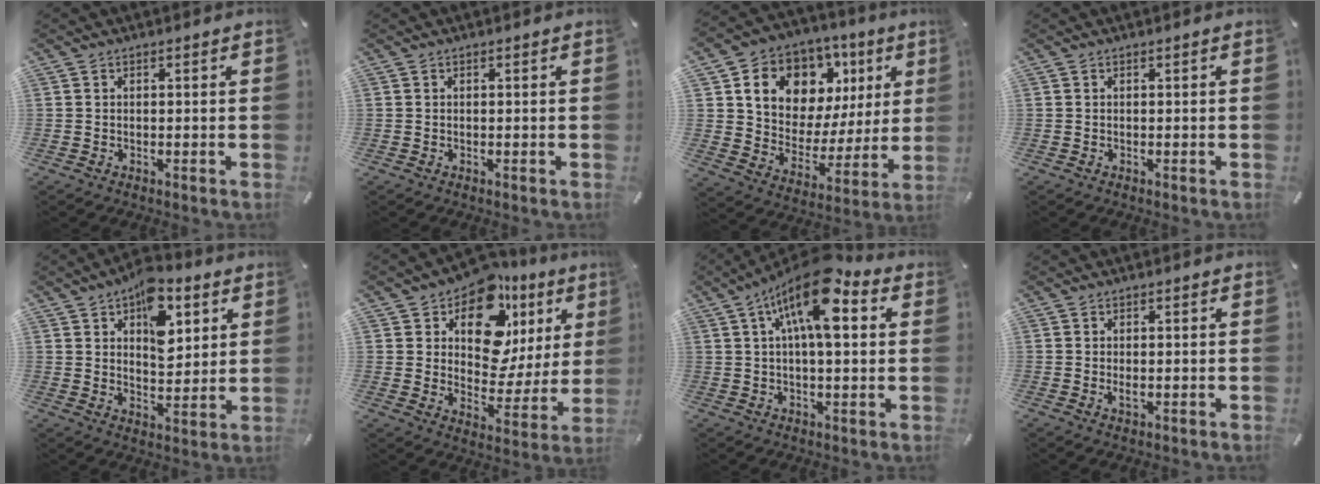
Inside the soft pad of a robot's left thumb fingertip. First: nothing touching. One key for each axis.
{"total": 0.0}
{"total": 13.1, "fx": 6.9, "fy": 10.0, "fz": 5.0, "tx": -0.084, "ty": -0.053, "tz": 0.127}
{"total": 0.0}
{"total": 12.2, "fx": 6.3, "fy": 7.2, "fz": 7.6, "tx": -0.100, "ty": -0.023, "tz": 0.107}
{"total": 15.8, "fx": 9.1, "fy": 9.9, "fz": 8.2, "tx": -0.116, "ty": -0.075, "tz": 0.159}
{"total": 14.8, "fx": 6.1, "fy": 5.8, "fz": 12.2, "tx": -0.204, "ty": -0.019, "tz": 0.099}
{"total": 1.5, "fx": 0.0, "fy": 0.8, "fz": 1.3, "tx": -0.027, "ty": 0.000, "tz": 0.000}